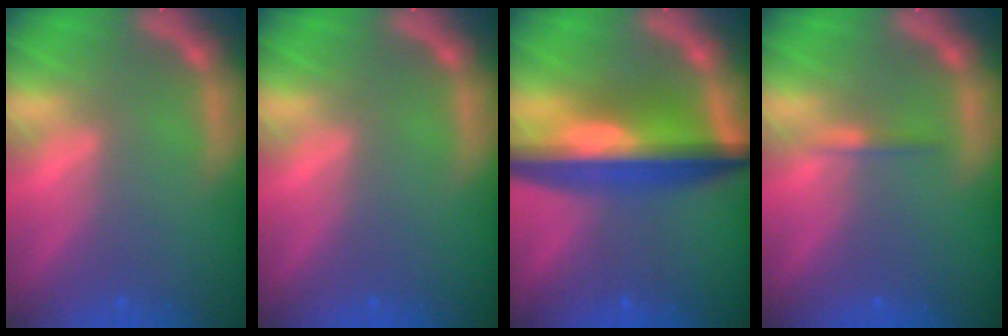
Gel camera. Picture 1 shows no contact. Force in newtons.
{"total": 0.0}
{"total": 10.1}
{"total": 0.9}